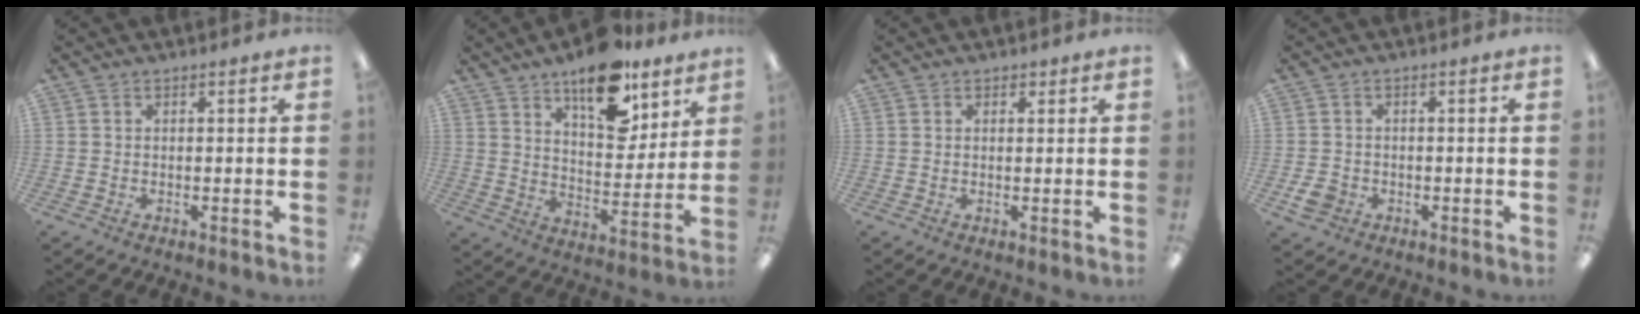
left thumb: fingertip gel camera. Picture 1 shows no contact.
{"total": 15.9, "force": [11.4, 7.2, 8.5], "torque": [-0.117, -0.068, 0.197]}
{"total": 1.1, "force": [0.8, 0.7, 0.2], "torque": [0.004, -0.002, 0.012]}
{"total": 3.4, "force": [-1.3, 2.8, 1.4], "torque": [-0.028, 0.004, -0.025]}